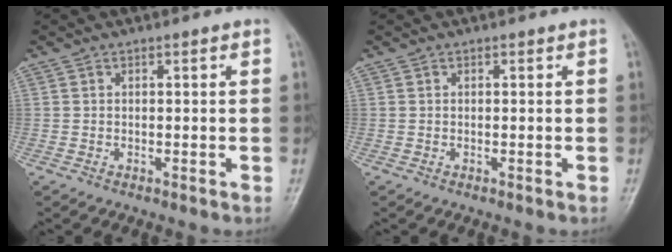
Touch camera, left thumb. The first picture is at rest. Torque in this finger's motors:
{"motor_torque": [-0.01, 0.01, -0.02, -0.02, 0.00]}